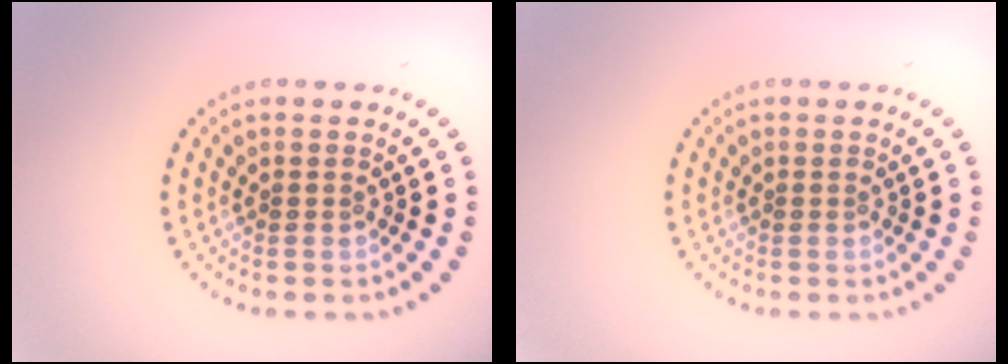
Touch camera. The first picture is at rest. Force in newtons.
{"total": 0.0}